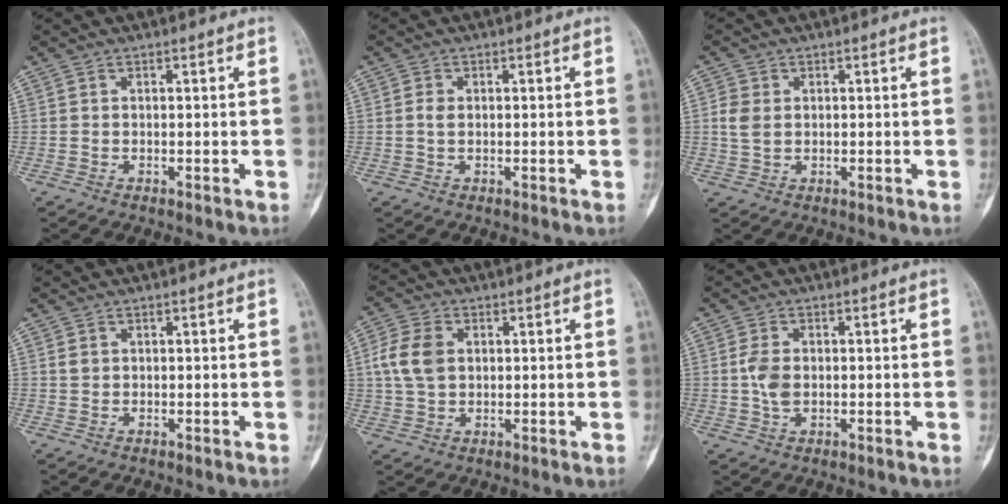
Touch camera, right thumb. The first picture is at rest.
{"total": 1.9, "force": [0.2, 1.3, 1.3], "torque": [-0.023, 0.001, 0.004]}
{"total": 3.8, "force": [0.4, 2.9, 2.4], "torque": [-0.048, 0.003, 0.008]}
{"total": 1.1, "force": [0.4, 0.9, 0.5], "torque": [-0.005, 0.001, 0.007]}
{"total": 7.9, "force": [1.4, 5.6, 5.4], "torque": [-0.109, 0.007, 0.028]}
{"total": 4.2, "force": [0.0, 2.7, 3.2], "torque": [-0.064, 0.002, -0.003]}